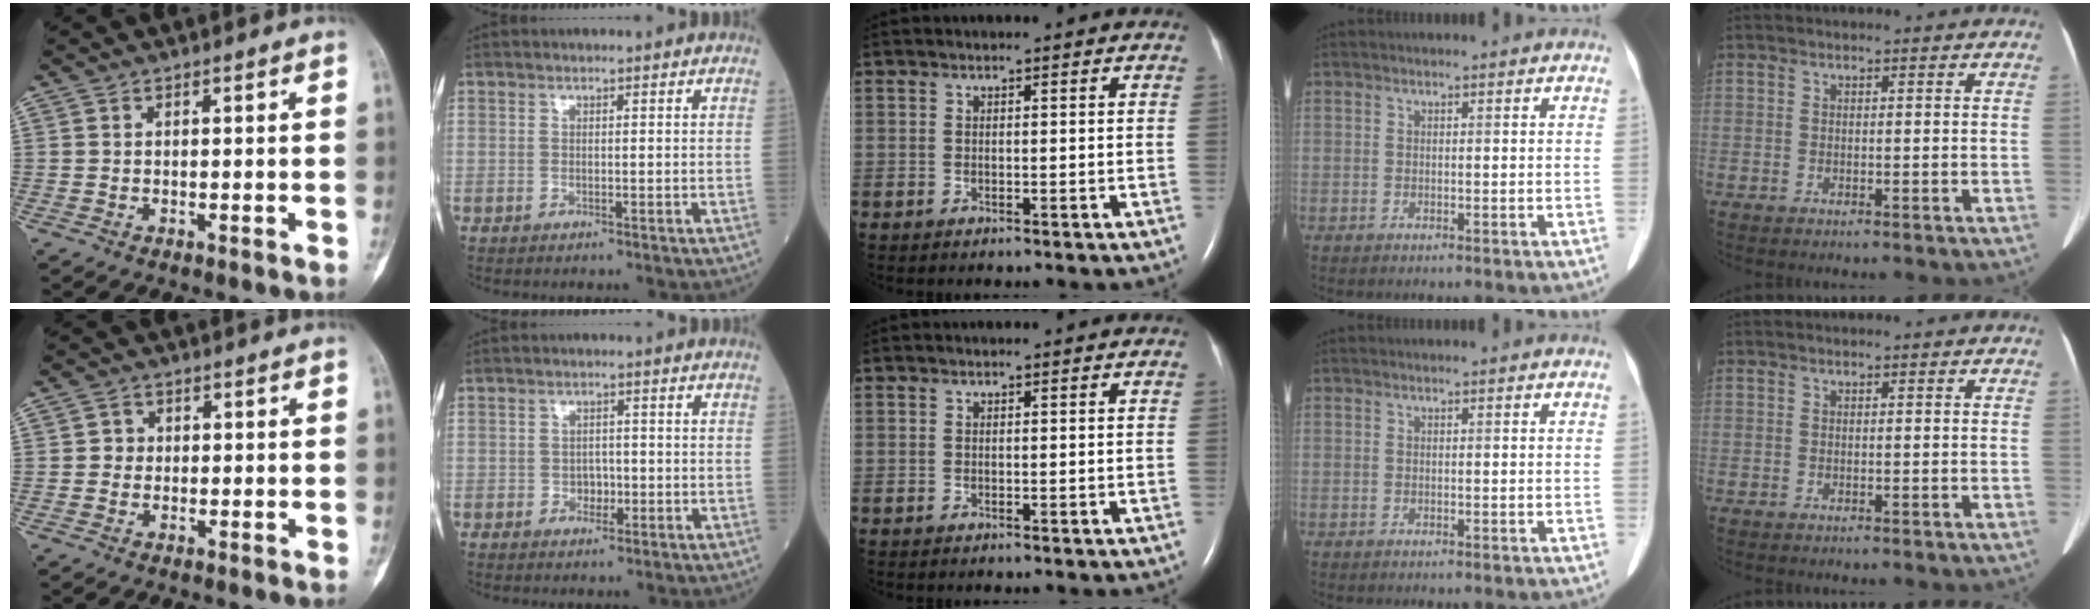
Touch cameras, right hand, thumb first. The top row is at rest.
{"thumb": {"total": 1.9, "force": [0.0, 1.9, 0.5], "torque": [0.005, 0.007, -0.006]}, "index": {"total": 2.1, "force": [-0.7, 1.6, 1.2], "torque": [-0.013, 0.006, -0.009]}}